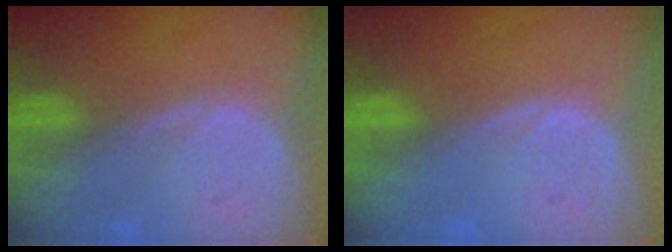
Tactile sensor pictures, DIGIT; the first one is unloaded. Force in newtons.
{"total": 0.0}